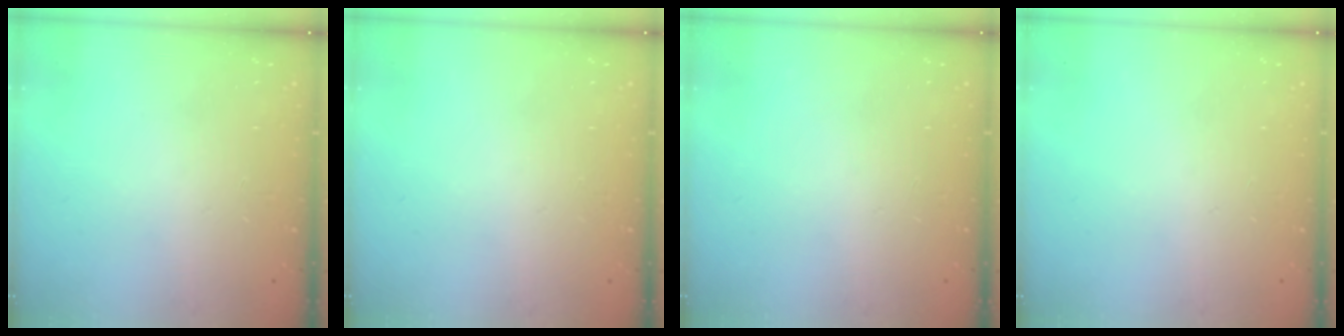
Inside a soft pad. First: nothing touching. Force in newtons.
{"total": 0.0}
{"total": 0.0}
{"total": 0.0}